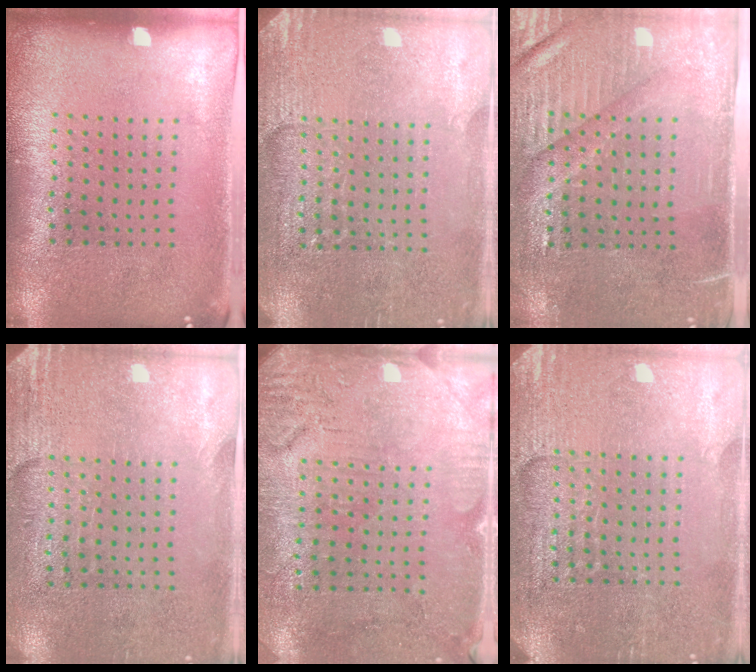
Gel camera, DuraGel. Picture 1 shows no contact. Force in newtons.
{"total": 2.9, "press": 2.9, "slide": 0.4}
{"total": 3.4, "press": 3.1, "slide": 1.4}
{"total": 2.8, "press": 2.4, "slide": 1.4}
{"total": 3.1, "press": 2.6, "slide": 1.7}
{"total": 3.2, "press": 3.1, "slide": 0.6}